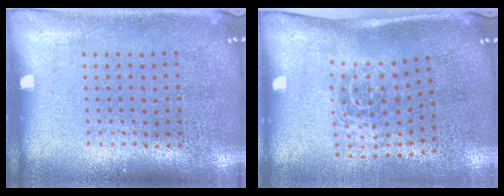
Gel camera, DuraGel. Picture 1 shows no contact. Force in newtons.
{"total": 1.8, "press": 1.2, "slide": 1.3}